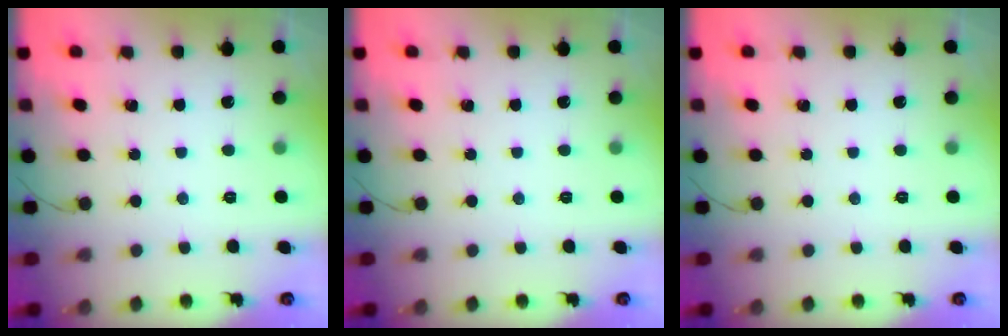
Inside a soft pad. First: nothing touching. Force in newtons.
{"total": 0.0}
{"total": 0.0}